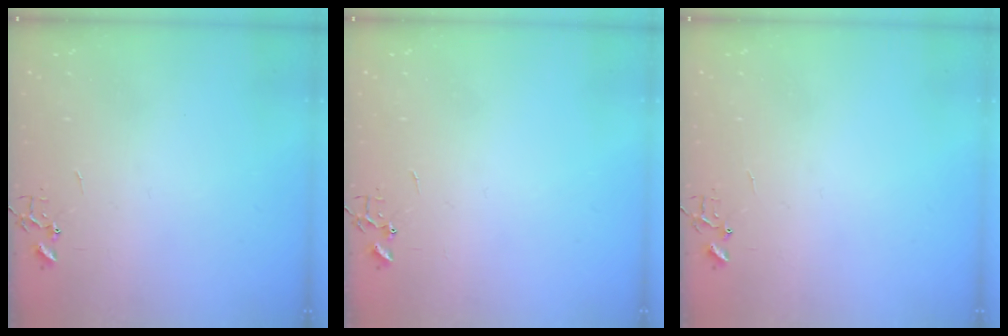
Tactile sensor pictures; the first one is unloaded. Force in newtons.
{"total": 0.0}
{"total": 6.4, "press": 6.4, "slide": 0.6}